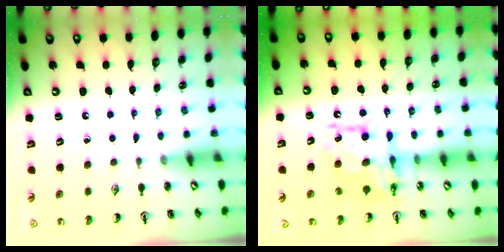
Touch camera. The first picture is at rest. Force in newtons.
{"total": 9.8, "press": 9.8, "slide": 0.4}